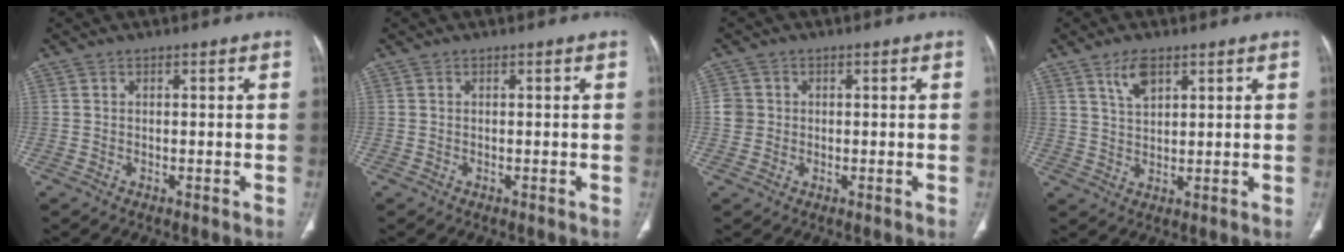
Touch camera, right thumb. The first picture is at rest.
{"total": 0.0}
{"total": 2.9, "force": [0.2, 2.8, 0.7], "torque": [0.004, 0.006, 0.005]}
{"total": 4.8, "force": [2.9, 2.2, 3.1], "torque": [-0.050, -0.014, 0.057]}